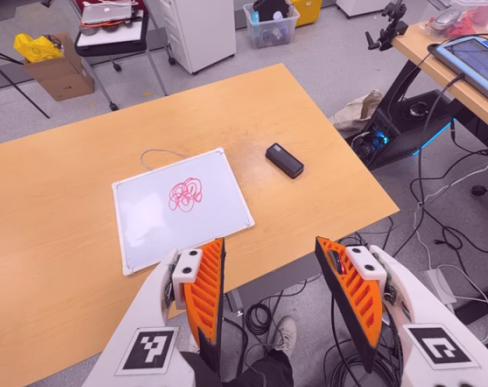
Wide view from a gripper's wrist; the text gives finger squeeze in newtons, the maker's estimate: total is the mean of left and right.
{"total": 0.0}